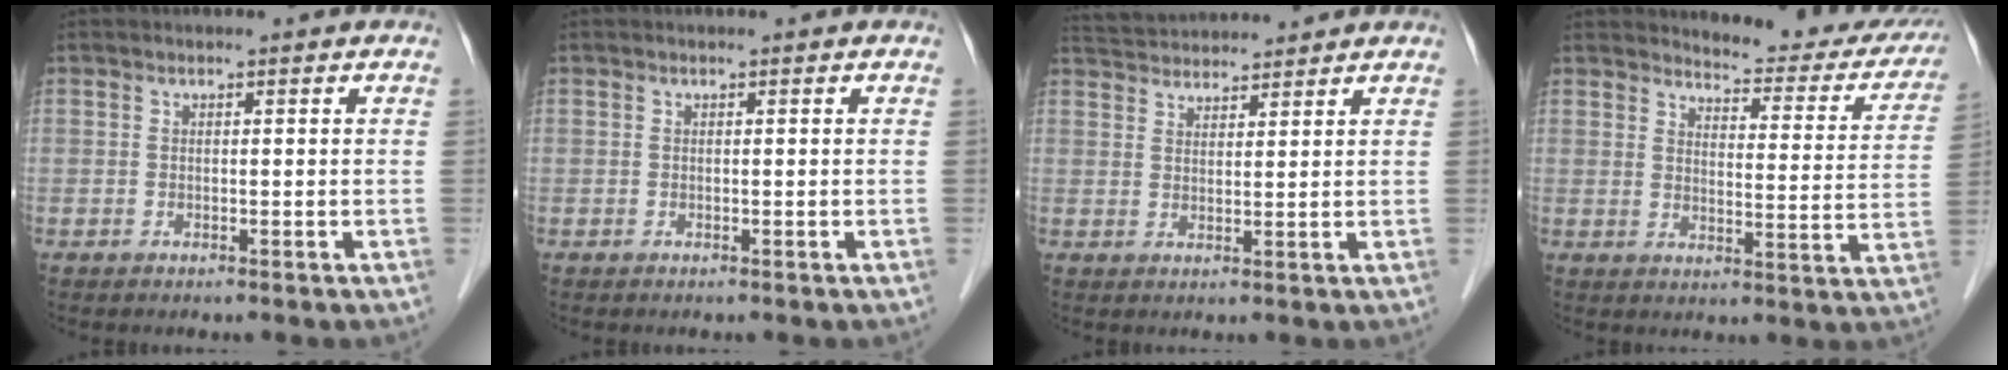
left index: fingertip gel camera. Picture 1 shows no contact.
{"total": 0.0}
{"total": 8.1, "force": [7.8, 1.0, 1.7], "torque": [-0.037, 0.036, 0.129]}
{"total": 16.2, "force": [15.4, 3.4, 3.8], "torque": [-0.017, -0.064, 0.161]}